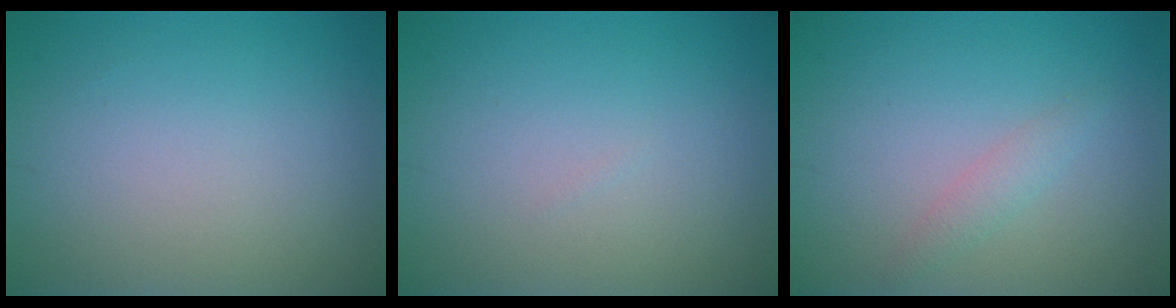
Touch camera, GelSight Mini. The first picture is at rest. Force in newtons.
{"total": 0.0}
{"total": 1.3, "press": 1.3, "slide": 0.1}